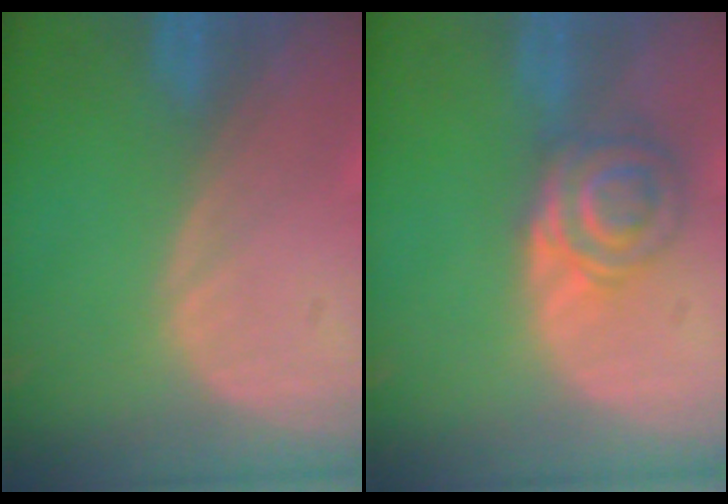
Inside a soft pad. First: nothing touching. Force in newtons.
{"total": 6.1, "press": 5.6, "slide": 2.5}